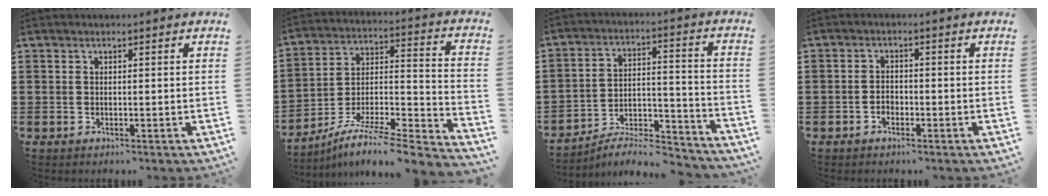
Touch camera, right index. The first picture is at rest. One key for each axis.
{"total": 6.4, "fx": -5.0, "fy": 0.8, "fz": 3.8, "tx": -0.067, "ty": -0.008, "tz": -0.102}
{"total": 6.8, "fx": -6.2, "fy": 1.5, "fz": 2.2, "tx": -0.029, "ty": 0.012, "tz": -0.120}
{"total": 1.7, "fx": -1.0, "fy": 1.0, "fz": 1.0, "tx": -0.022, "ty": 0.000, "tz": -0.020}